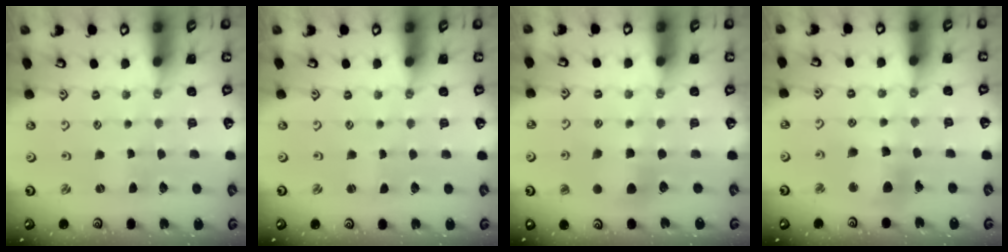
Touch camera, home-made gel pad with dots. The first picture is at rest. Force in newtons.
{"total": 0.0}
{"total": 6.1, "press": 6.1, "slide": 0.2}
{"total": 9.4, "press": 9.3, "slide": 0.9}